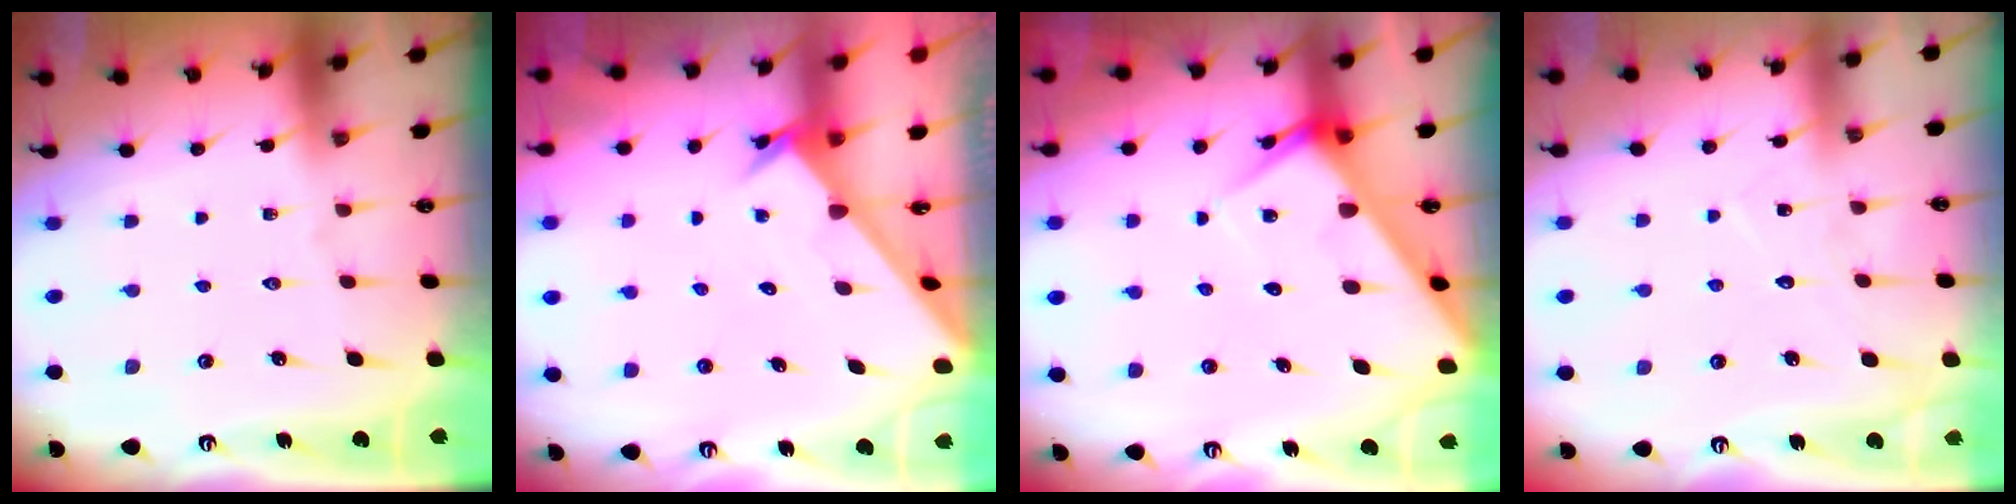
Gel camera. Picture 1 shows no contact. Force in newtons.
{"total": 2.4, "press": 2.4, "slide": 0.2}
{"total": 6.1, "press": 6.1, "slide": 0.5}
{"total": 6.7, "press": 6.7, "slide": 0.4}